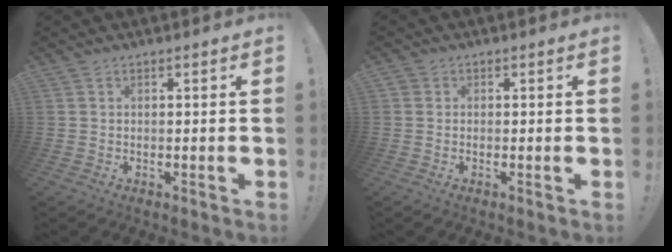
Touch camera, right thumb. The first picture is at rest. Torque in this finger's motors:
{"motor_torque": [0.35, 0.16, 0.05, 0.25, 0.00]}